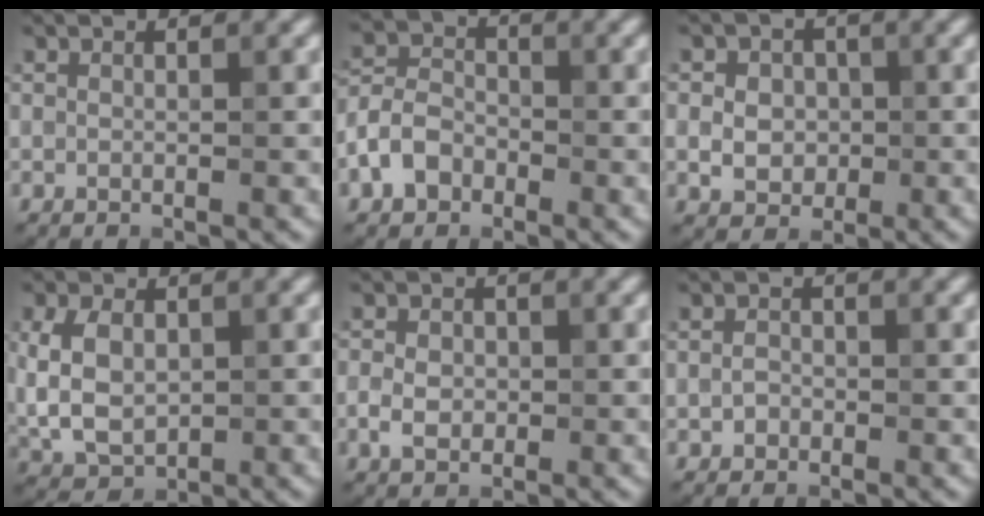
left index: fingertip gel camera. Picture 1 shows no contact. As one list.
[{"total": 3.7, "force": [-1.9, 2.6, 1.8], "torque": [-0.037, 0.008, -0.046]}, {"total": 4.4, "force": [0.3, 3.8, 2.3], "torque": [-0.021, 0.017, -0.016]}, {"total": 5.6, "force": [0.4, 3.7, 4.2], "torque": [-0.086, 0.001, 0.008]}, {"total": 2.6, "force": [-0.4, 2.0, 1.6], "torque": [-0.029, -0.002, -0.013]}, {"total": 1.1, "force": [-0.3, 0.9, 0.5], "torque": [-0.010, -0.002, -0.010]}]